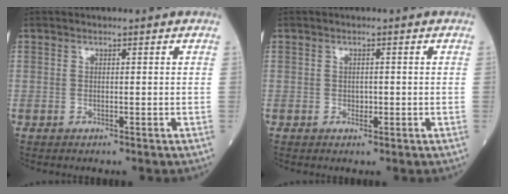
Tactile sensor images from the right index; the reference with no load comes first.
{"total": 1.0, "force": [-0.2, 0.8, 0.6], "torque": [-0.012, 0.002, 0.001]}